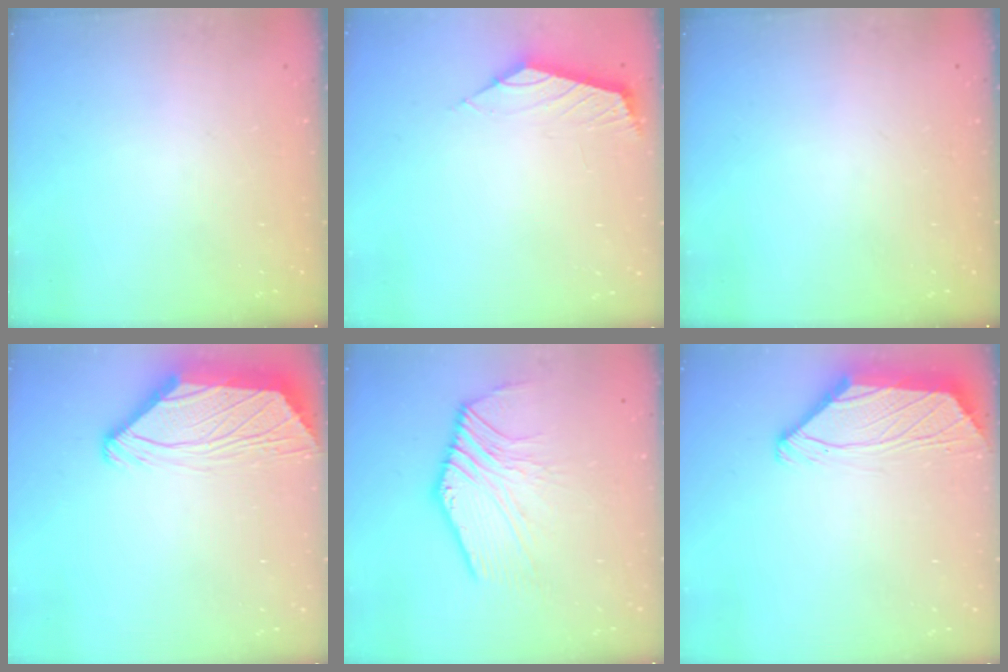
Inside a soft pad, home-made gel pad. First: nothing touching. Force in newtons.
{"total": 2.1, "press": 2.1, "slide": 0.5}
{"total": 0.0}
{"total": 3.1, "press": 3.0, "slide": 0.8}
{"total": 6.3, "press": 6.1, "slide": 1.3}
{"total": 1.6, "press": 1.5, "slide": 0.6}